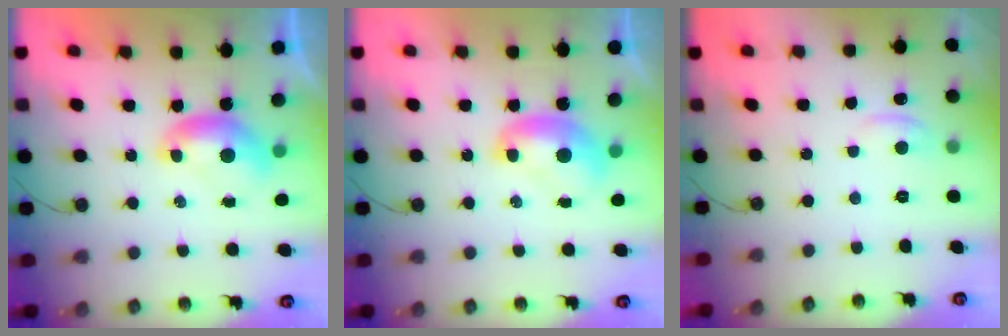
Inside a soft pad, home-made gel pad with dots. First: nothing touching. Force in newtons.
{"total": 1.9, "press": 1.9, "slide": 0.2}
{"total": 1.1, "press": 0.8, "slide": 0.7}